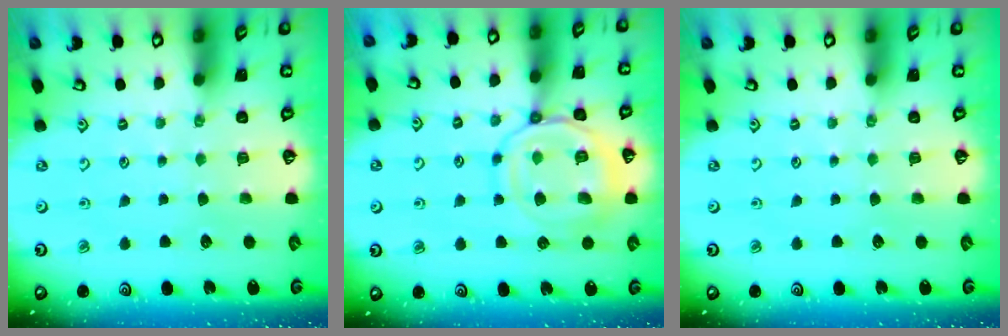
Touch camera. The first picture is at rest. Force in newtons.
{"total": 13.6, "press": 13.6, "slide": 1.3}
{"total": 0.0}